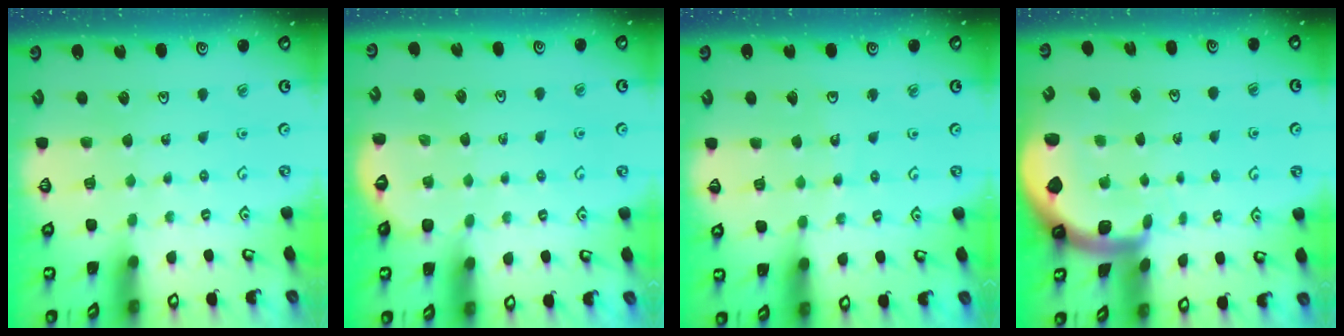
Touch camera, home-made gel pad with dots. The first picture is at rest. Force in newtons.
{"total": 2.8, "press": 2.2, "slide": 1.8}
{"total": 3.4, "press": 3.4, "slide": 0.2}
{"total": 2.4, "press": 2.4, "slide": 0.3}